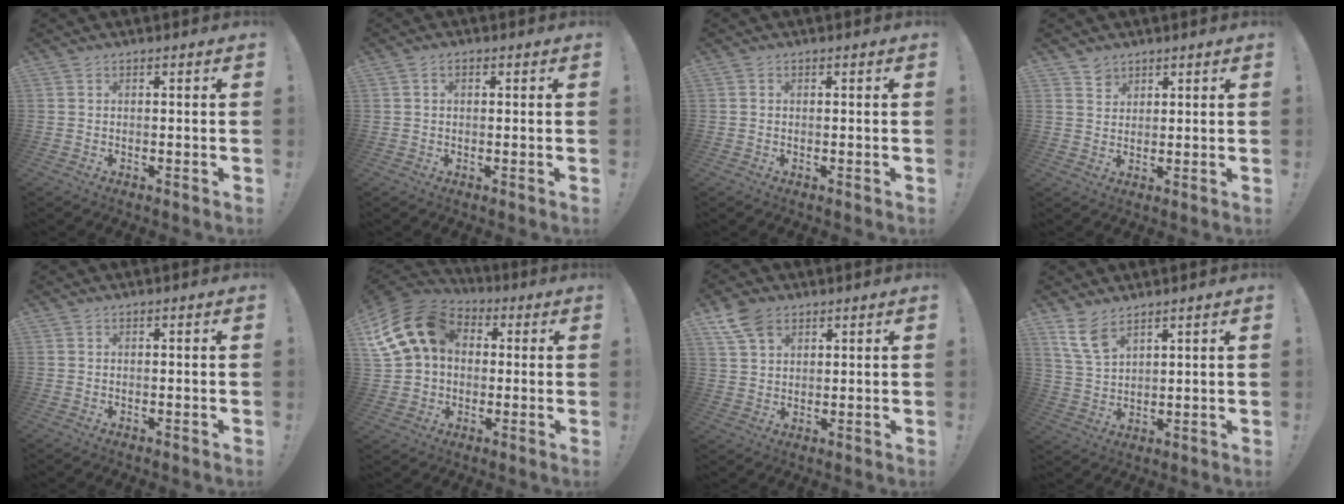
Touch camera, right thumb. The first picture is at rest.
{"total": 1.6, "force": [0.2, 1.0, 1.2], "torque": [-0.016, 0.001, 0.002]}
{"total": 0.0}
{"total": 3.3, "force": [2.6, 2.1, 0.2], "torque": [0.007, -0.023, 0.045]}
{"total": 0.0}
{"total": 18.5, "force": [4.9, 14.0, 11.1], "torque": [-0.193, -0.006, 0.093]}
{"total": 8.2, "force": [4.9, 5.3, 3.7], "torque": [-0.066, -0.017, 0.098]}
{"total": 8.2, "force": [5.9, 3.7, 4.4], "torque": [-0.084, -0.029, 0.115]}